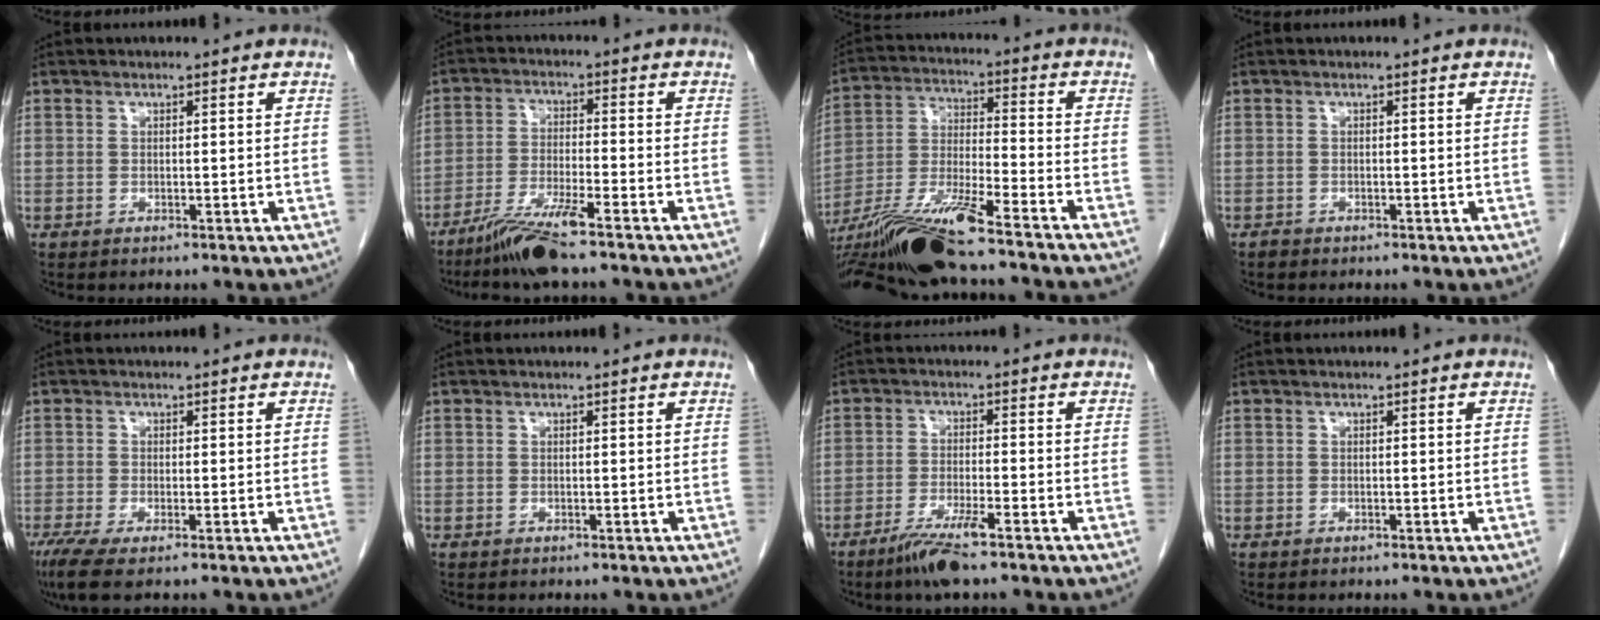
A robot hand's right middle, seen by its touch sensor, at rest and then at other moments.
{"total": 8.1, "force": [-6.1, -0.2, 5.2], "torque": [-0.105, -0.028, -0.118]}
{"total": 17.7, "force": [-14.3, -0.3, 10.5], "torque": [-0.225, -0.028, -0.259]}
{"total": 0.5, "force": [-0.5, 0.2, 0.1], "torque": [-0.005, -0.001, -0.009]}
{"total": 4.5, "force": [-2.8, 0.6, 3.4], "torque": [-0.065, -0.016, -0.051]}
{"total": 0.0}
{"total": 5.8, "force": [-4.1, 0.1, 4.1], "torque": [-0.084, -0.013, -0.077]}
{"total": 0.0}